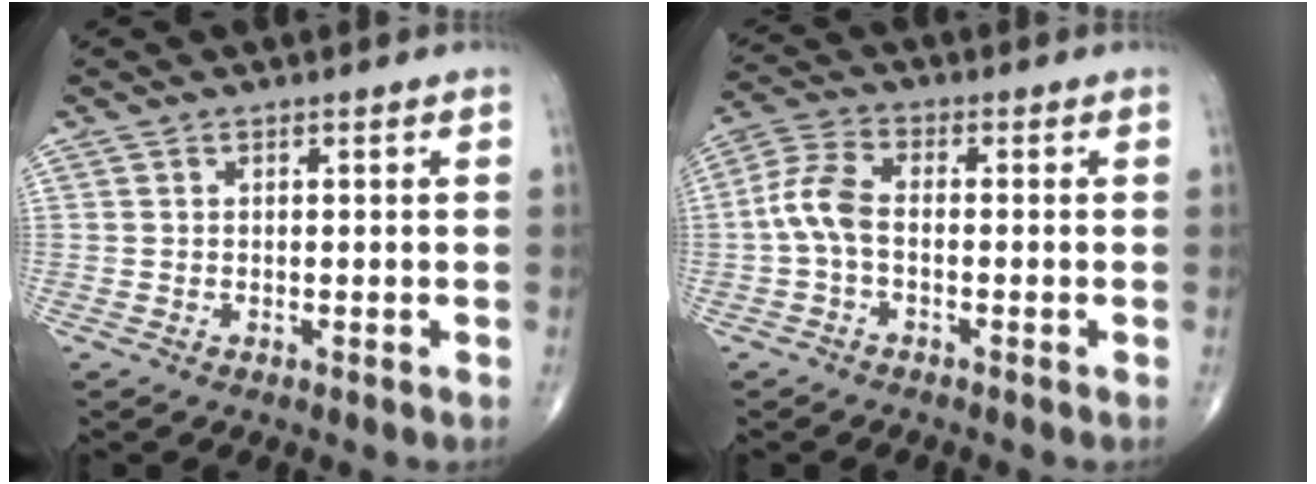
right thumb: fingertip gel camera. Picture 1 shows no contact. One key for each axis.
{"total": 6.5, "fx": -1.0, "fy": 3.4, "fz": 5.4, "tx": -0.124, "ty": 0.020, "tz": -0.030}